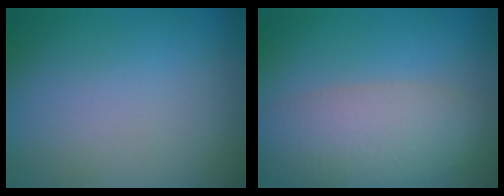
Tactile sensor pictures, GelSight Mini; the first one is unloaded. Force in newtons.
{"total": 6.1, "press": 6.1, "slide": 0.4}